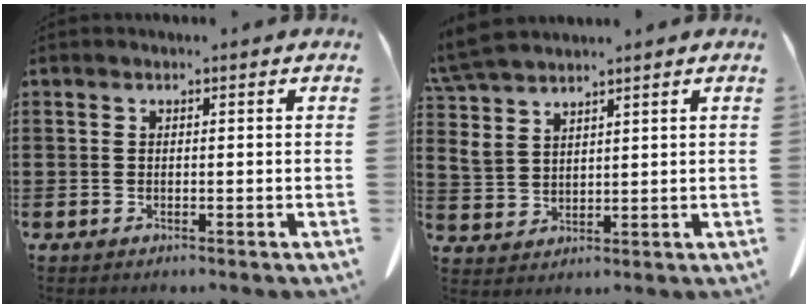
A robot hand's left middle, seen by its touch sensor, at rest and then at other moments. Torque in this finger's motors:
{"motor_torque": [1.04, -1.10, 0.39, 0.19]}